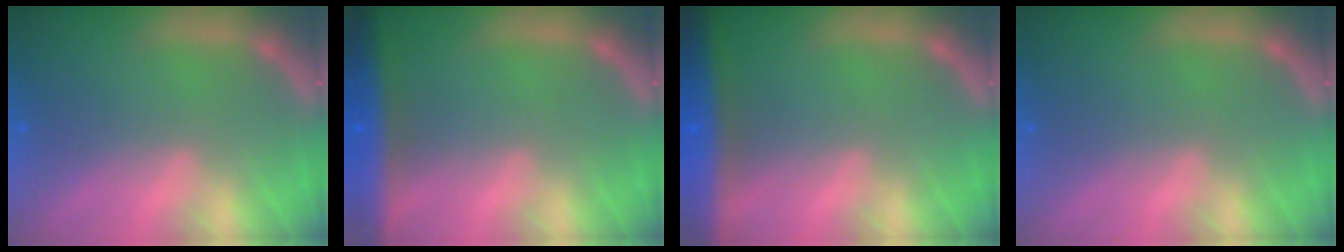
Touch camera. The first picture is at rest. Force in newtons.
{"total": 8.0}
{"total": 9.5}
{"total": 0.0}